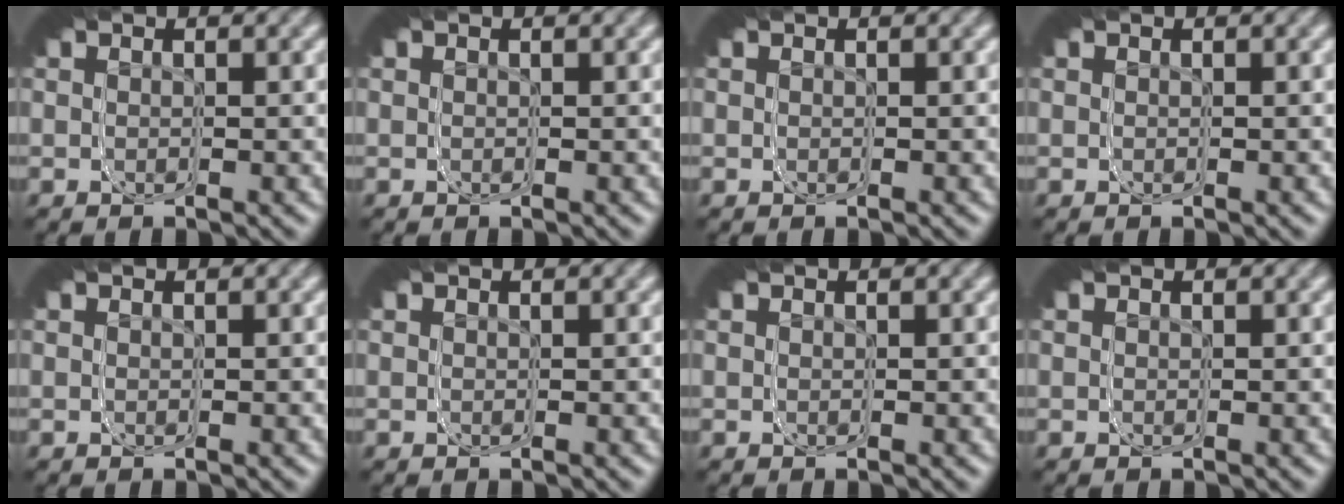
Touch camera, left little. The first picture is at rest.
{"total": 0.0}
{"total": 0.0}
{"total": 0.0}
{"total": 0.0}
{"total": 0.0}
{"total": 0.0}
{"total": 0.0}